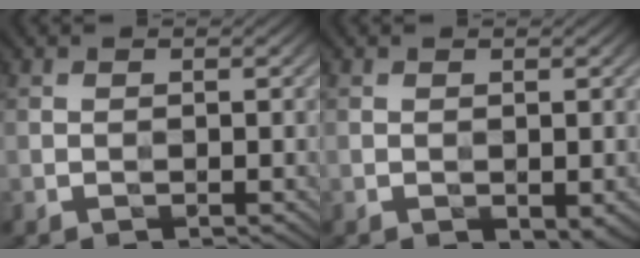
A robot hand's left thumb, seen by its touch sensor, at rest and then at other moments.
{"total": 1.8, "force": [-0.7, 1.0, 1.3], "torque": [-0.024, -0.010, -0.008]}